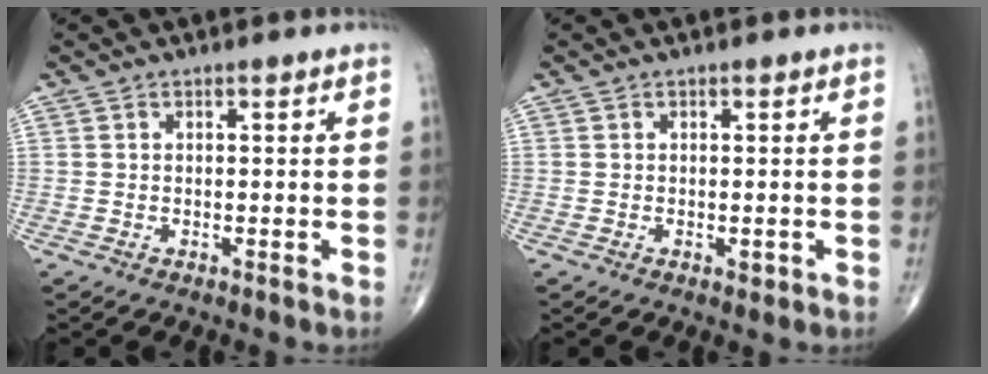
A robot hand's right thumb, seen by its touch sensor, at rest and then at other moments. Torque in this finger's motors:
{"motor_torque": [2.42, 1.87, 0.05, -0.31, -0.01]}